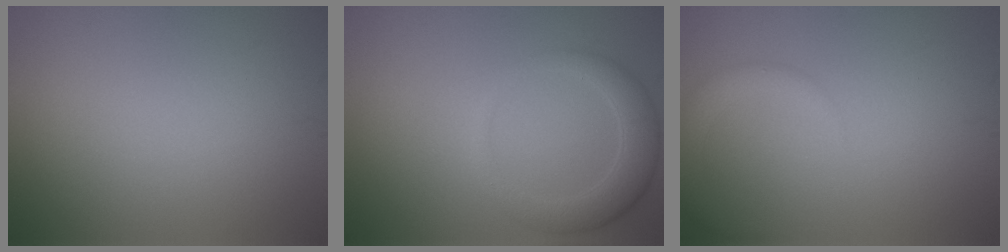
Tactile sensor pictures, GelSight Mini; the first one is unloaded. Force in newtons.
{"total": 2.4, "press": 2.4, "slide": 0.4}
{"total": 2.4, "press": 2.4, "slide": 0.2}